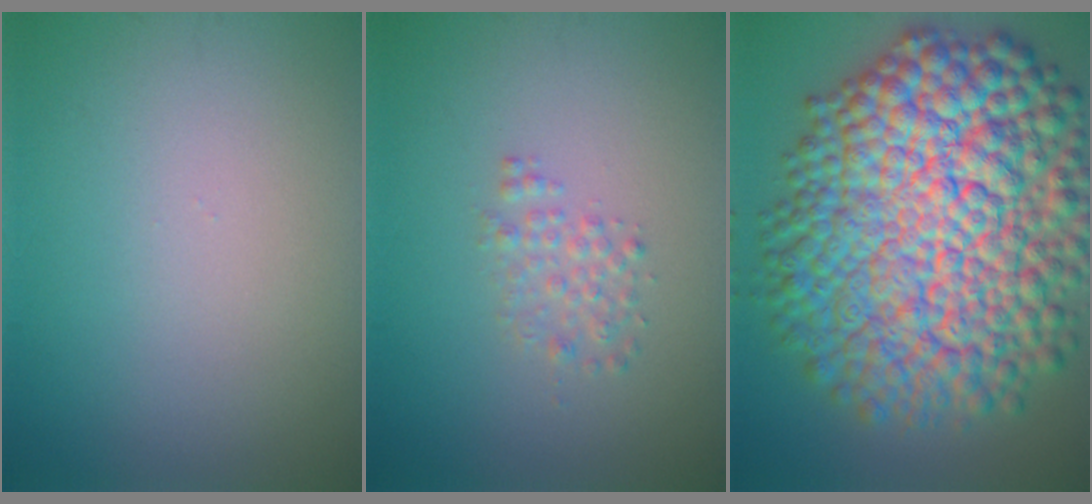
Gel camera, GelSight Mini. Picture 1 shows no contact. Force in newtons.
{"total": 1.6, "press": 1.6, "slide": 0.0}
{"total": 18.0, "press": 18.0, "slide": 0.3}